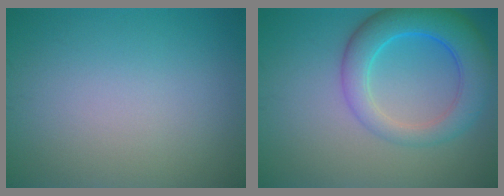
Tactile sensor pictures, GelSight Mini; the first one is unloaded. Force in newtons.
{"total": 6.4, "press": 6.4, "slide": 0.4}